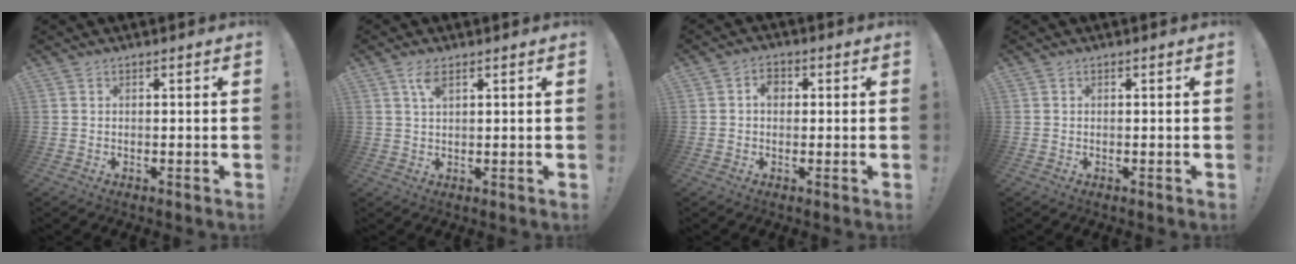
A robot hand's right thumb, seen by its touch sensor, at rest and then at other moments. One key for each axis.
{"total": 3.7, "fx": 1.9, "fy": 1.3, "fz": 2.9, "tx": -0.053, "ty": -0.002, "tz": 0.032}
{"total": 3.7, "fx": 0.4, "fy": 2.7, "fz": 2.5, "tx": -0.039, "ty": 0.006, "tz": 0.004}
{"total": 0.0}